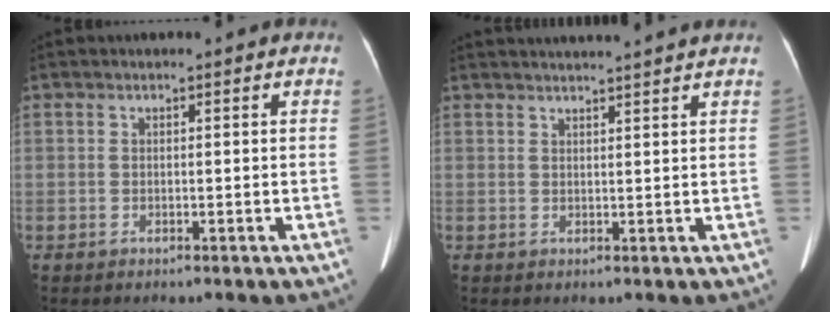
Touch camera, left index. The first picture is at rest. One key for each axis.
{"total": 7.1, "fx": 6.6, "fy": -1.3, "fz": 2.3, "tx": -0.028, "ty": 0.018, "tz": 0.077}